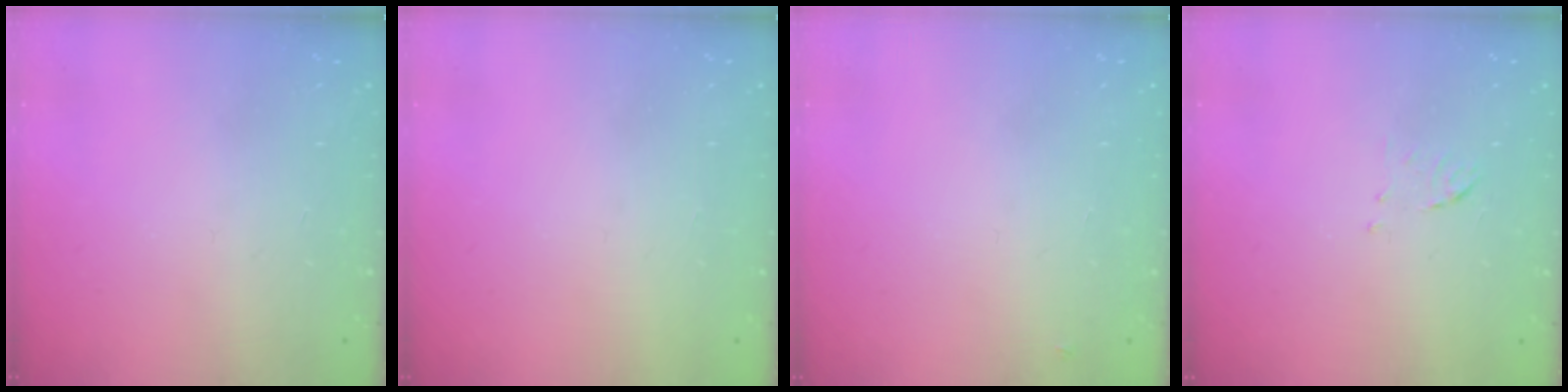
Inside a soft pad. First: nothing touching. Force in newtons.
{"total": 1.5, "press": 1.5, "slide": 0.1}
{"total": 2.6, "press": 2.6, "slide": 0.2}
{"total": 5.4, "press": 5.3, "slide": 1.0}